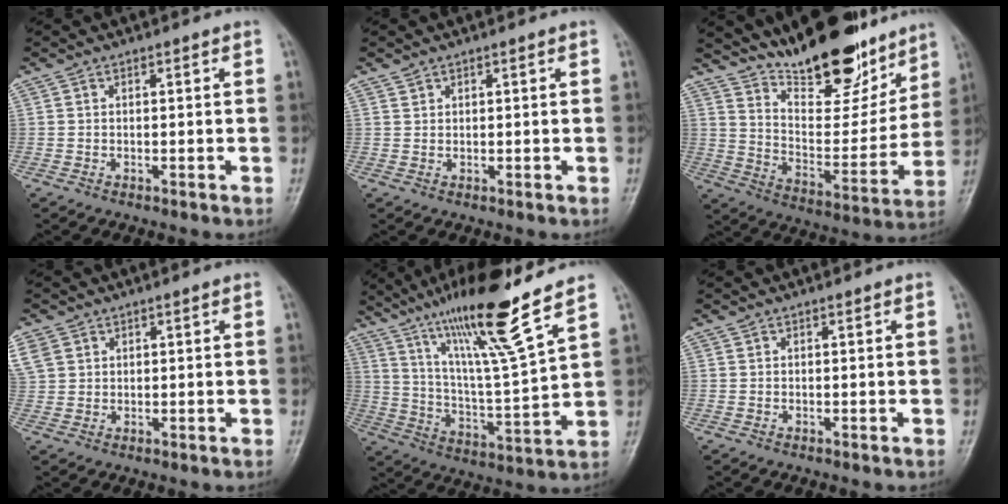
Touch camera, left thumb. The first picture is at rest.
{"total": 0.8, "force": [0.7, 0.4, 0.1], "torque": [0.009, -0.005, 0.010]}
{"total": 21.0, "force": [16.4, 7.4, 10.9], "torque": [-0.115, -0.100, 0.268]}
{"total": 7.9, "force": [3.5, 6.2, 3.5], "torque": [-0.103, 0.015, 0.079]}
{"total": 18.6, "force": [12.7, 0.7, 13.5], "torque": [-0.221, -0.063, 0.225]}
{"total": 0.0}